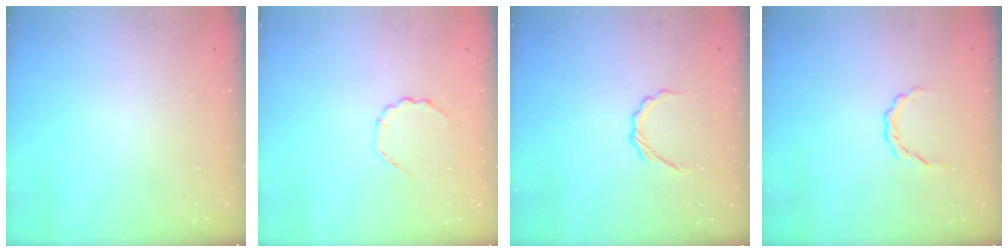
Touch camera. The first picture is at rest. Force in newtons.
{"total": 3.8, "press": 3.5, "slide": 1.3}
{"total": 3.3, "press": 3.0, "slide": 1.2}
{"total": 2.8, "press": 2.7, "slide": 0.8}